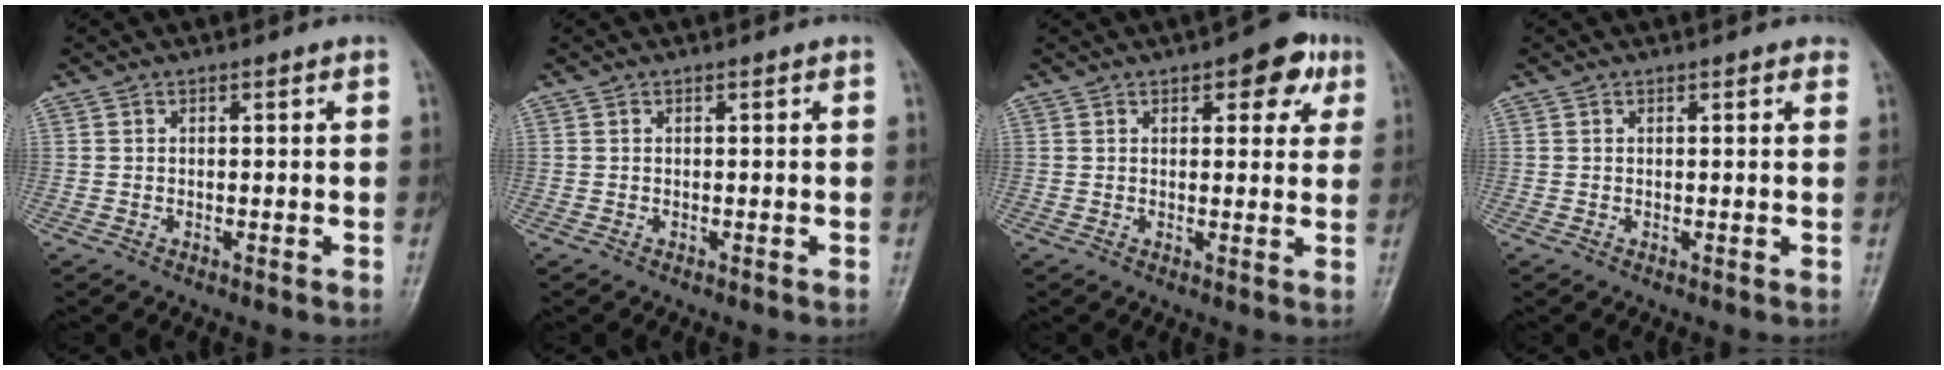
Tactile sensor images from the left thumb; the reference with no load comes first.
{"total": 0.0}
{"total": 7.4, "force": [3.7, 3.7, 5.3], "torque": [-0.030, -0.007, 0.036]}
{"total": 1.1, "force": [0.7, 0.5, 0.7], "torque": [-0.005, -0.001, 0.004]}